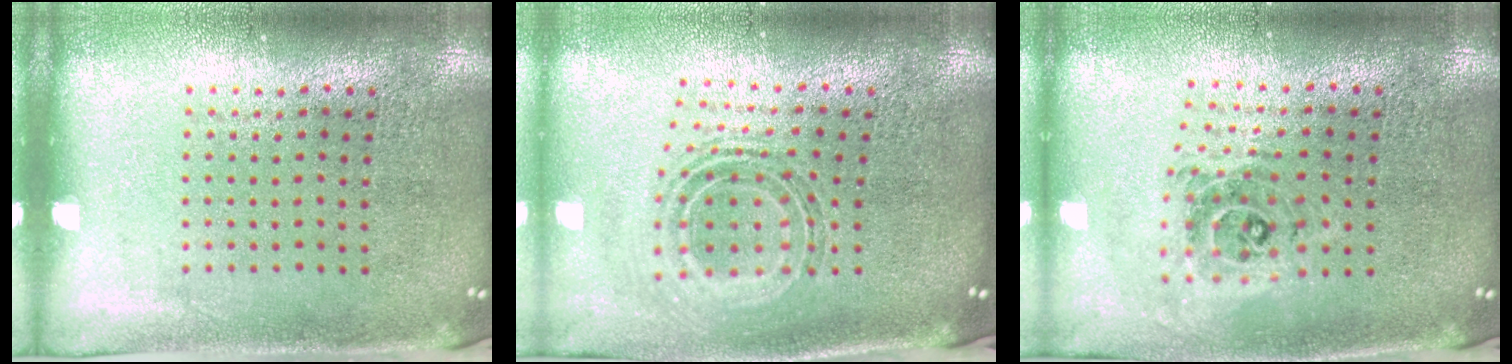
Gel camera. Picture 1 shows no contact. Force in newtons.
{"total": 0.9, "press": 0.8, "slide": 0.4}
{"total": 0.8, "press": 0.8, "slide": 0.1}